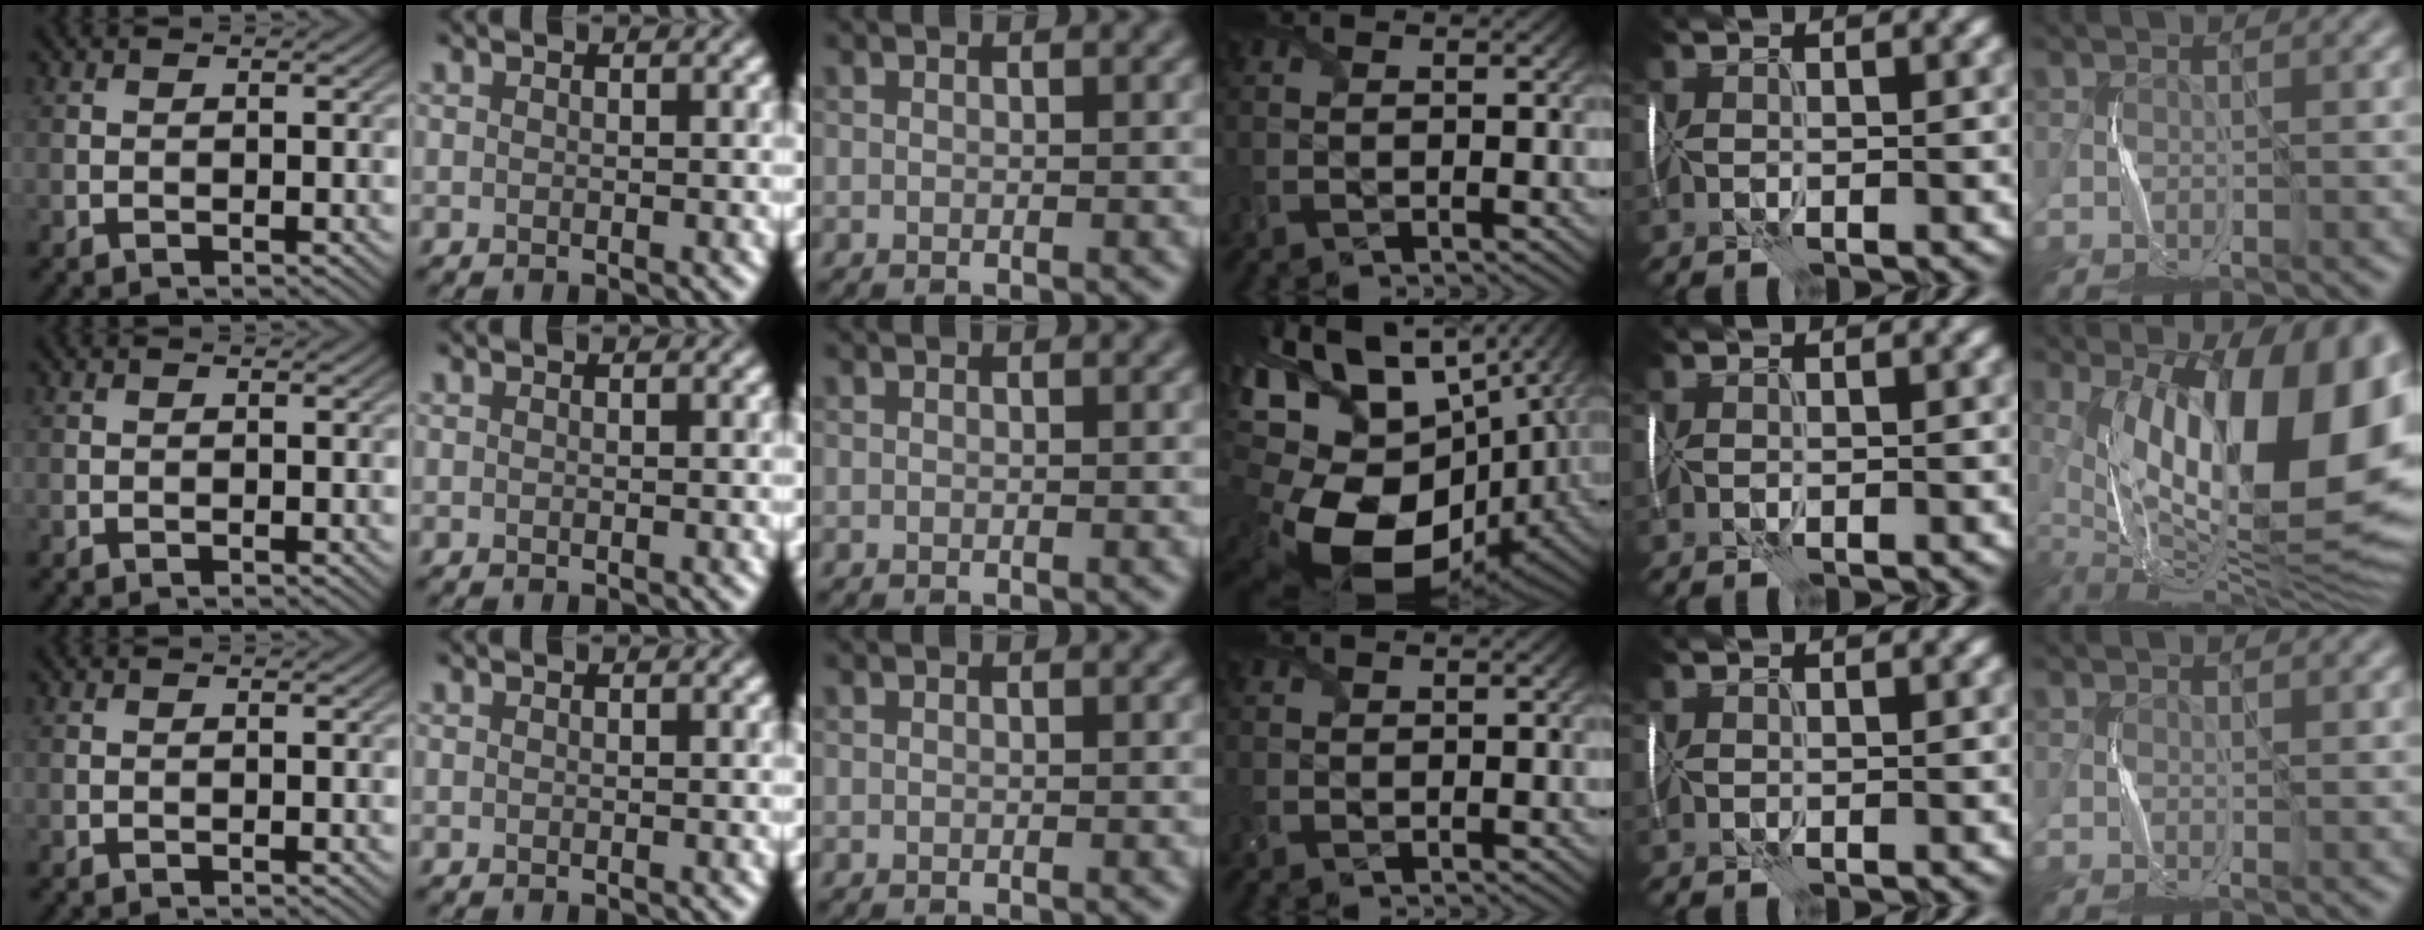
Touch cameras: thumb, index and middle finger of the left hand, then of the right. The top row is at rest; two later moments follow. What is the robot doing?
{"motion": "wrap", "object": "receipt paper"}